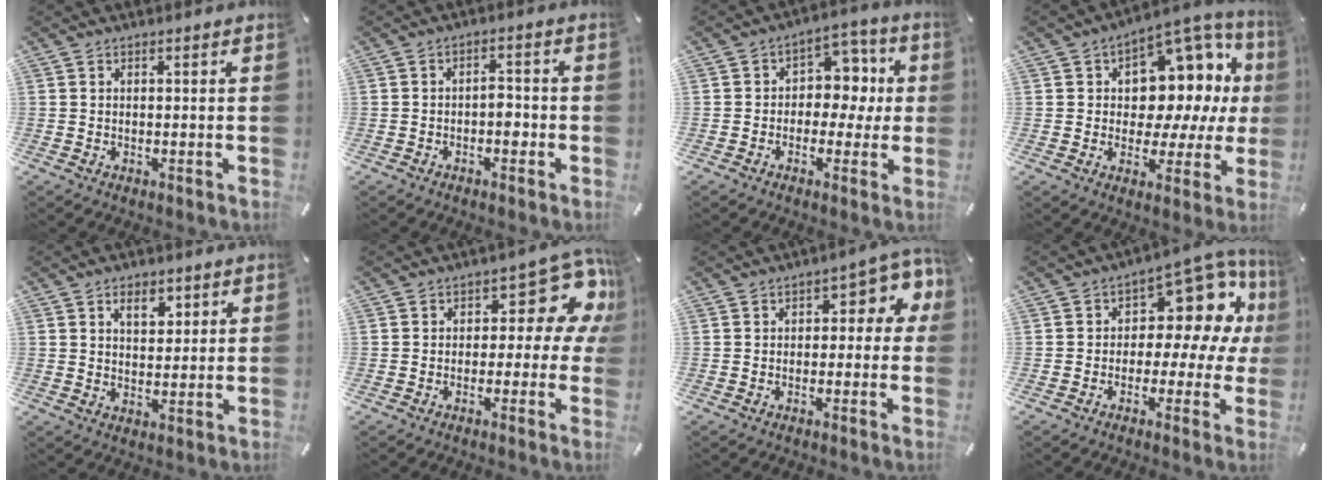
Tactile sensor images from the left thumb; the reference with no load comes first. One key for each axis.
{"total": 3.1, "fx": -1.4, "fy": 1.8, "fz": 2.1, "tx": -0.040, "ty": 0.009, "tz": -0.026}
{"total": 8.3, "fx": -0.4, "fy": 7.1, "fz": 4.3, "tx": -0.050, "ty": 0.004, "tz": -0.012}
{"total": 11.9, "fx": 4.2, "fy": 8.9, "fz": 6.6, "tx": -0.077, "ty": -0.056, "tz": 0.081}
{"total": 5.2, "fx": 2.6, "fy": 3.4, "fz": 3.0, "tx": -0.029, "ty": -0.009, "tz": 0.037}
{"total": 10.8, "fx": 4.2, "fy": 5.9, "fz": 8.1, "tx": -0.091, "ty": -0.038, "tz": 0.071}
{"total": 7.2, "fx": 1.7, "fy": 4.1, "fz": 5.6, "tx": -0.071, "ty": -0.006, "tz": 0.022}
{"total": 11.6, "fx": 5.5, "fy": 7.1, "fz": 7.4, "tx": -0.099, "ty": -0.057, "tz": 0.093}